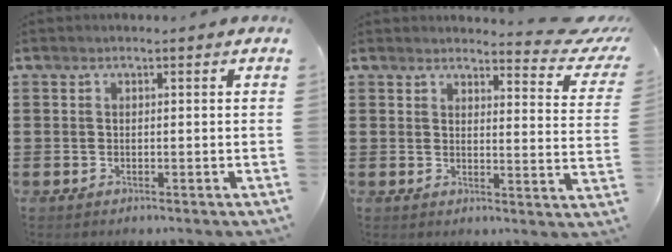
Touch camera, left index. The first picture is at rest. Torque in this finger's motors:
{"motor_torque": [0.94, -1.20, 0.01, -0.02]}